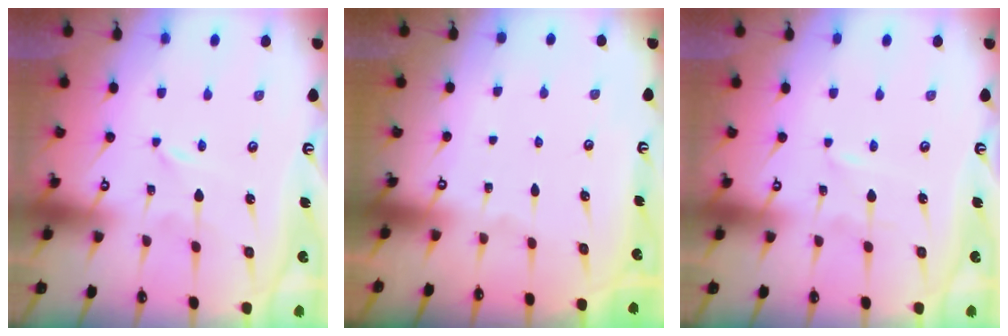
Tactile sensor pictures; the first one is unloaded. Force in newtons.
{"total": 0.0}
{"total": 0.0}